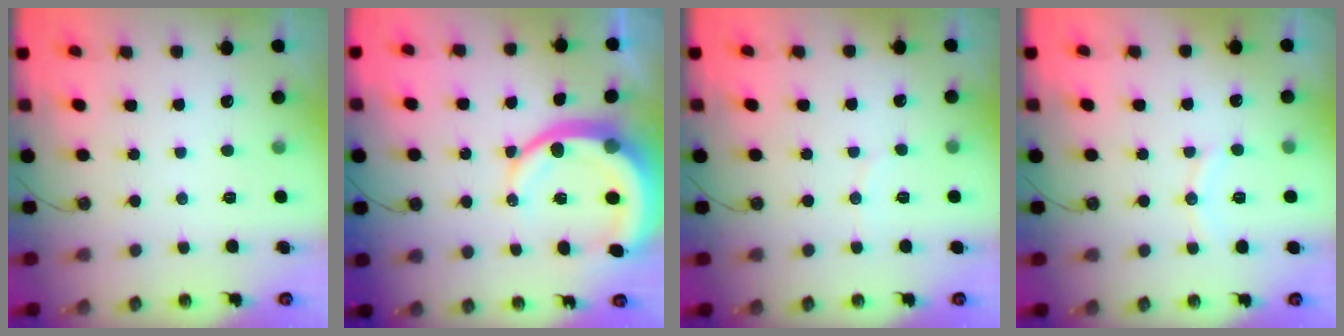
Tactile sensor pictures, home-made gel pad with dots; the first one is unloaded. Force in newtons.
{"total": 12.9, "press": 12.8, "slide": 1.6}
{"total": 1.8, "press": 1.8, "slide": 0.2}
{"total": 5.8, "press": 5.8, "slide": 0.7}